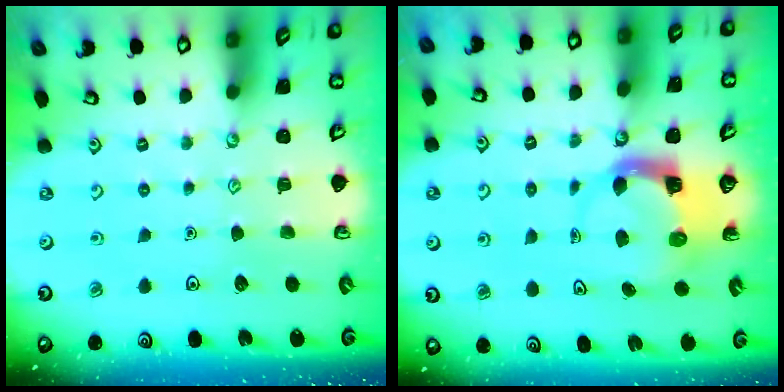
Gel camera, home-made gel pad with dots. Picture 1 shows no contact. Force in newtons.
{"total": 4.0, "press": 3.9, "slide": 0.6}